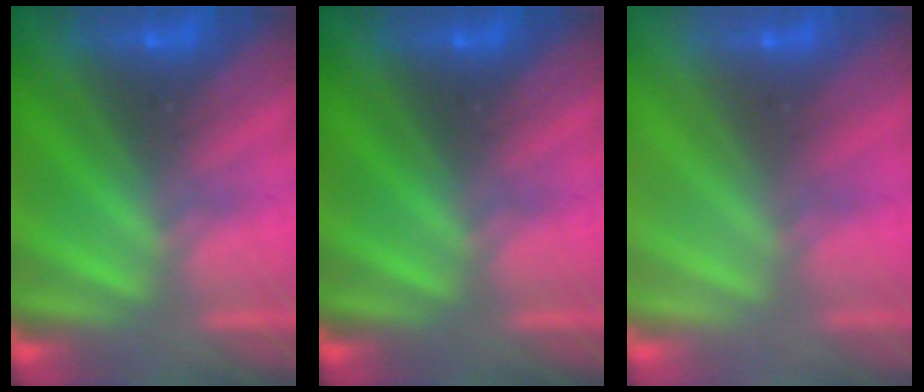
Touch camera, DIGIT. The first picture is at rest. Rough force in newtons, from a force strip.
{"total": 0.0}
{"total": 2.9}